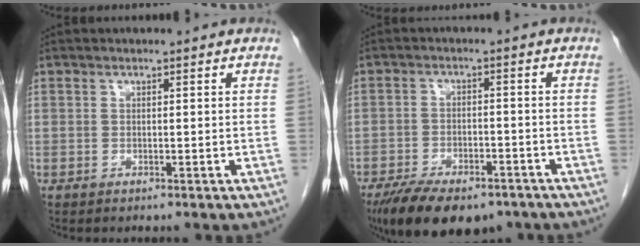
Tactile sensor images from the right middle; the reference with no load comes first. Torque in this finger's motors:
{"motor_torque": [1.17, -0.97, 0.20, 0.06]}